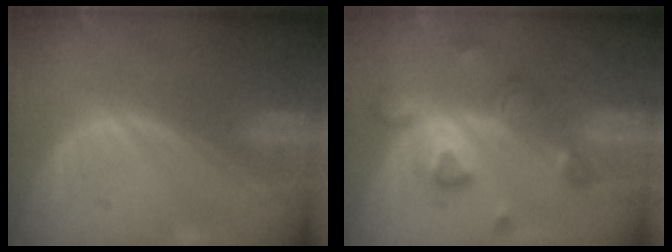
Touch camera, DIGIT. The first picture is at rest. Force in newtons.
{"total": 7.8, "press": 6.9, "slide": 3.6}